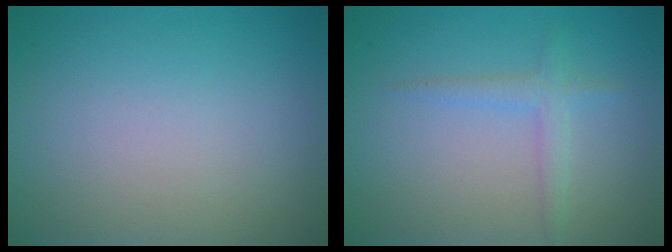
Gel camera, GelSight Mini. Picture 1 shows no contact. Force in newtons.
{"total": 1.8, "press": 1.8, "slide": 0.2}